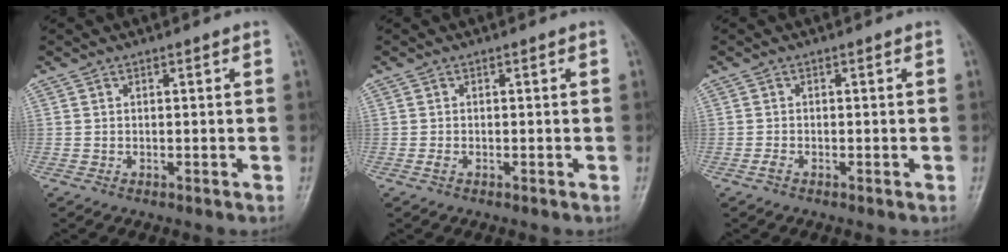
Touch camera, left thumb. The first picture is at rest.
{"total": 0.7, "force": [-0.3, 0.4, 0.5], "torque": [-0.013, -0.002, -0.007]}
{"total": 0.9, "force": [-0.5, 0.4, 0.5], "torque": [-0.013, -0.001, -0.014]}